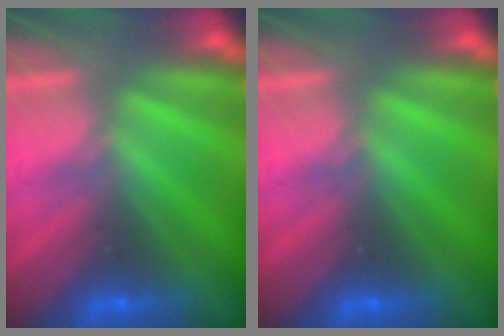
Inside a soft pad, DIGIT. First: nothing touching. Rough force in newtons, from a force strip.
{"total": 0.0}